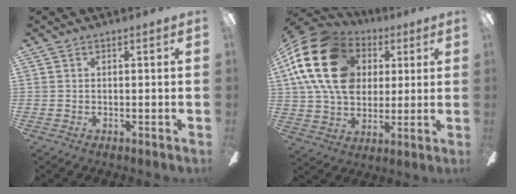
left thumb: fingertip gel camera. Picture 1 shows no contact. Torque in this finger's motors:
{"motor_torque": [0.06, 1.51, 2.38, -0.39, 0.65]}